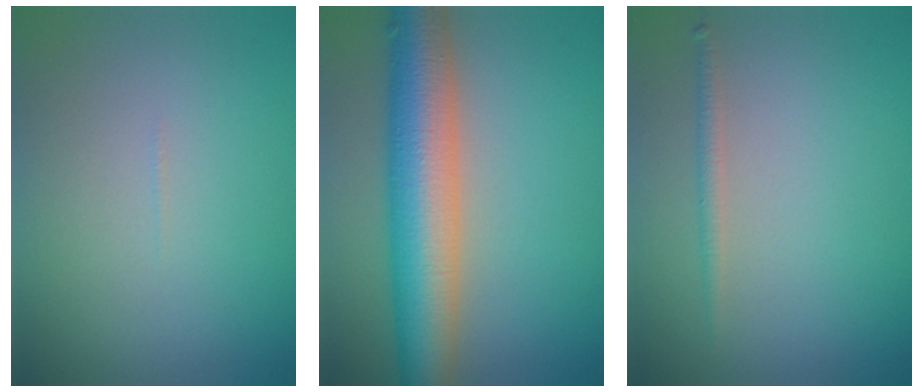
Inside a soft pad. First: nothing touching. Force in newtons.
{"total": 8.8, "press": 8.8, "slide": 0.1}
{"total": 1.1, "press": 1.1, "slide": 0.0}